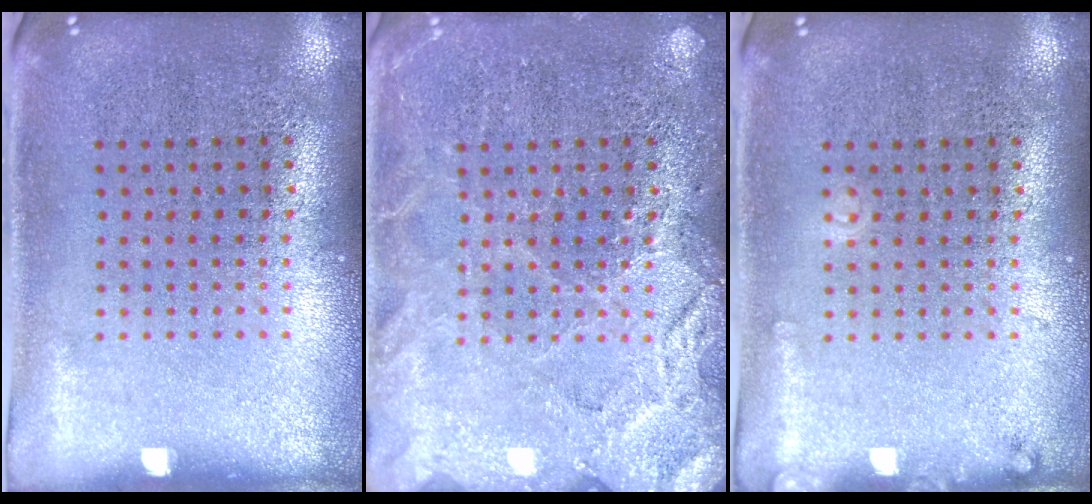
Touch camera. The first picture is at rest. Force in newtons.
{"total": 4.3, "press": 4.2, "slide": 0.6}
{"total": 0.9, "press": 0.9, "slide": 0.1}